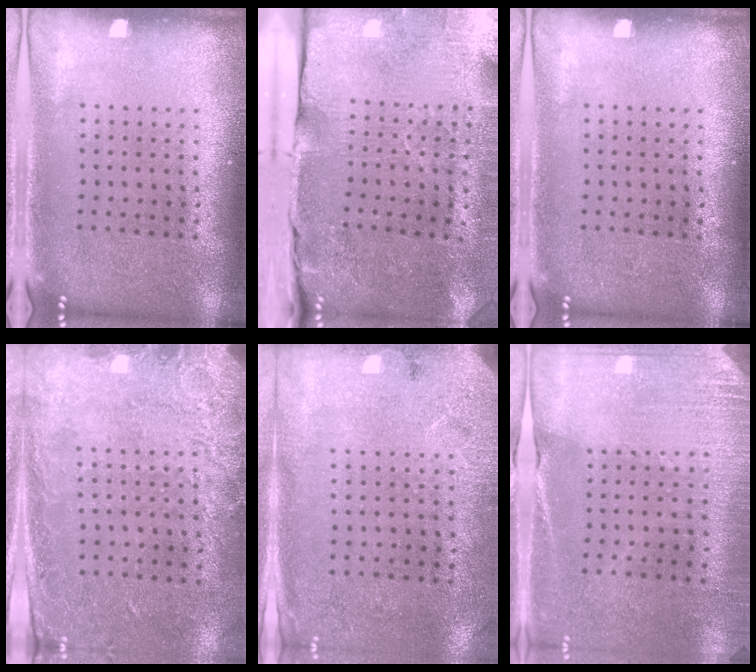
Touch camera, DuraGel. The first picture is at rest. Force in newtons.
{"total": 4.7, "press": 3.9, "slide": 2.6}
{"total": 0.0}
{"total": 2.6, "press": 1.9, "slide": 1.8}
{"total": 2.6, "press": 2.1, "slide": 1.6}
{"total": 2.7, "press": 2.6, "slide": 0.7}